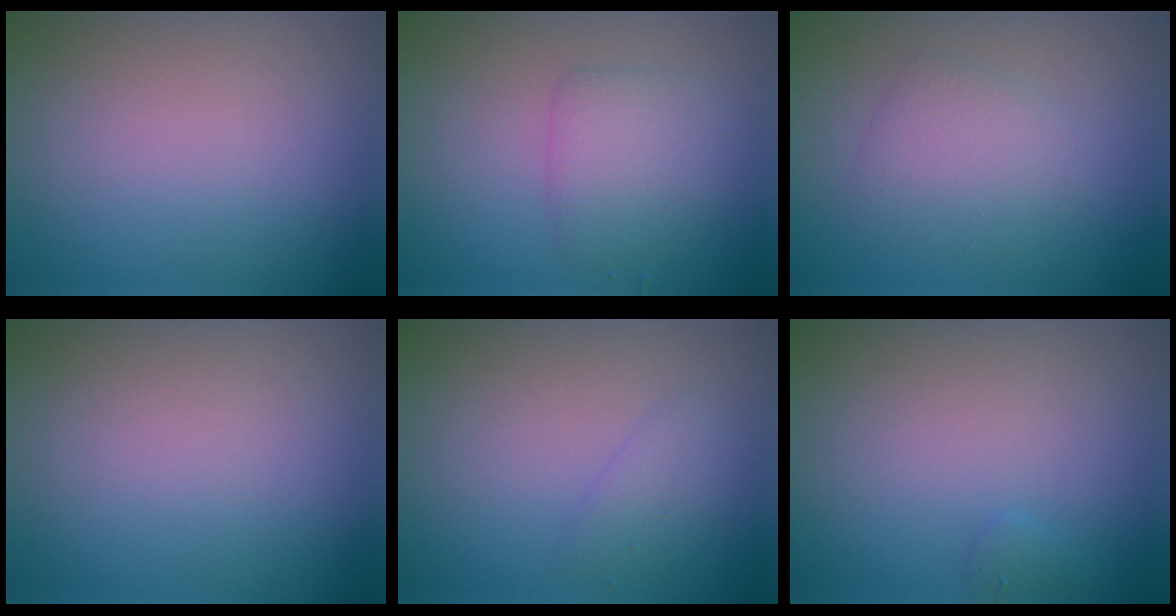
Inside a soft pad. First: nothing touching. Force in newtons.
{"total": 2.9, "press": 2.9, "slide": 0.0}
{"total": 2.9, "press": 2.9, "slide": 0.1}
{"total": 0.0}
{"total": 1.3, "press": 1.3, "slide": 0.1}
{"total": 0.6, "press": 0.6, "slide": 0.1}